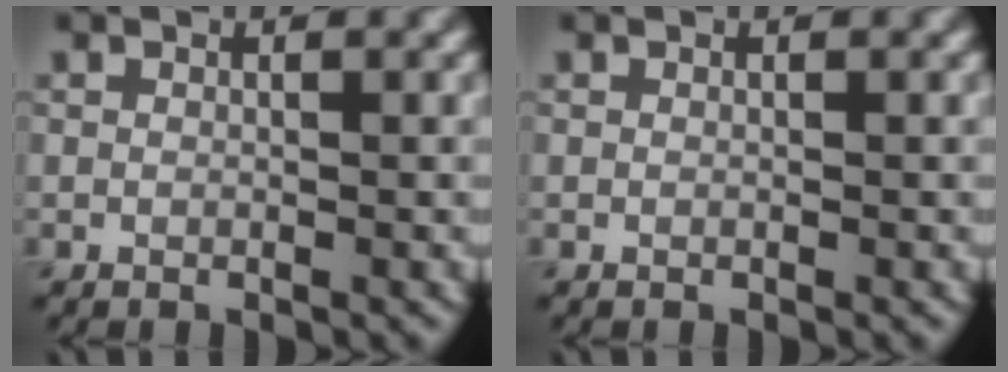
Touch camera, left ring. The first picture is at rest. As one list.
[{"total": 0.0}]